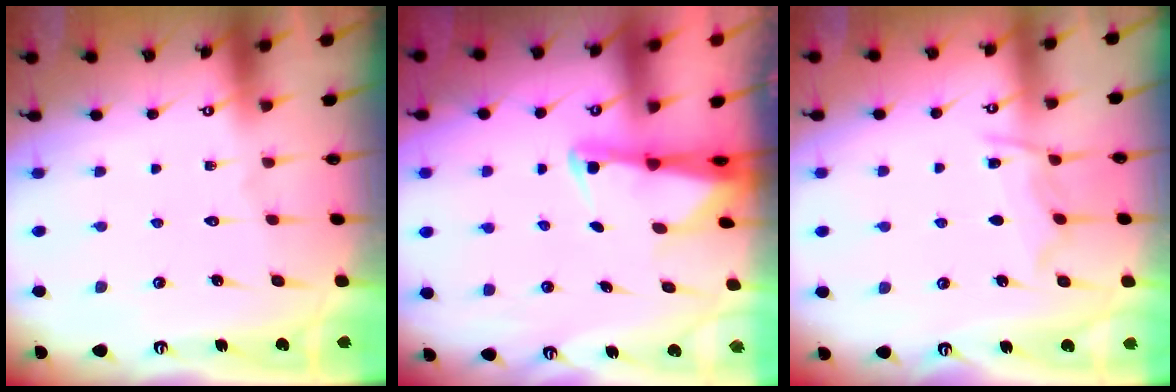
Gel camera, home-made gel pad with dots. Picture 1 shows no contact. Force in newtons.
{"total": 2.5, "press": 2.4, "slide": 0.5}
{"total": 8.0, "press": 7.9, "slide": 0.8}